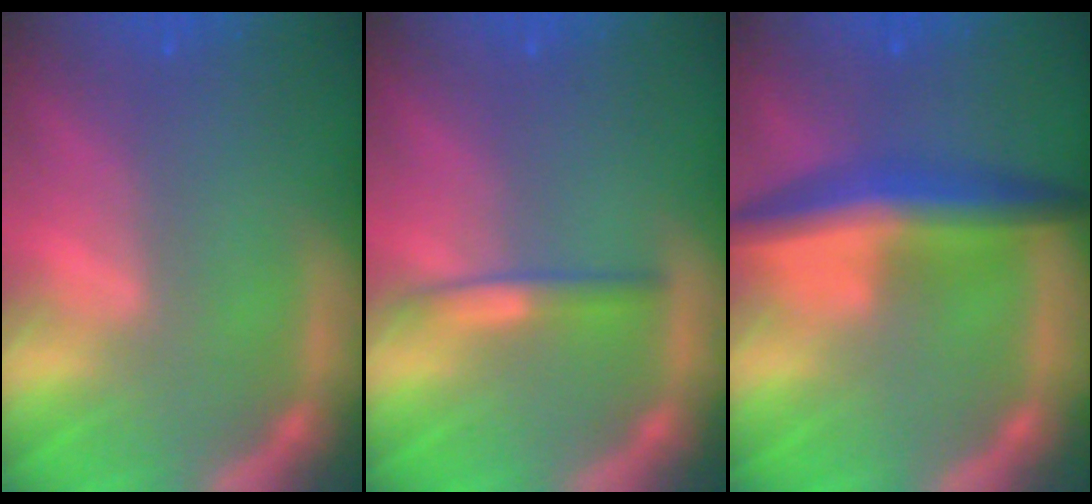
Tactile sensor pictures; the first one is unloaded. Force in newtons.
{"total": 2.0}
{"total": 6.5}